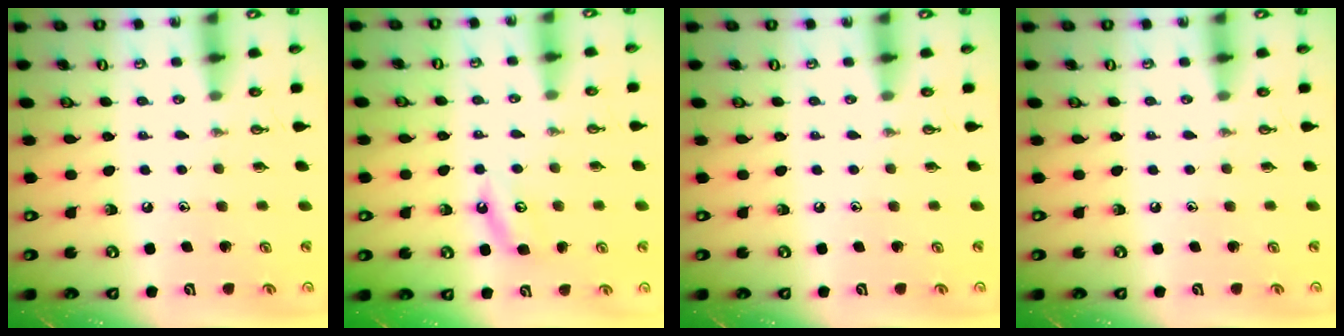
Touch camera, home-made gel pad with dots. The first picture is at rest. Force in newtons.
{"total": 3.9, "press": 3.8, "slide": 0.5}
{"total": 0.0}
{"total": 0.0}